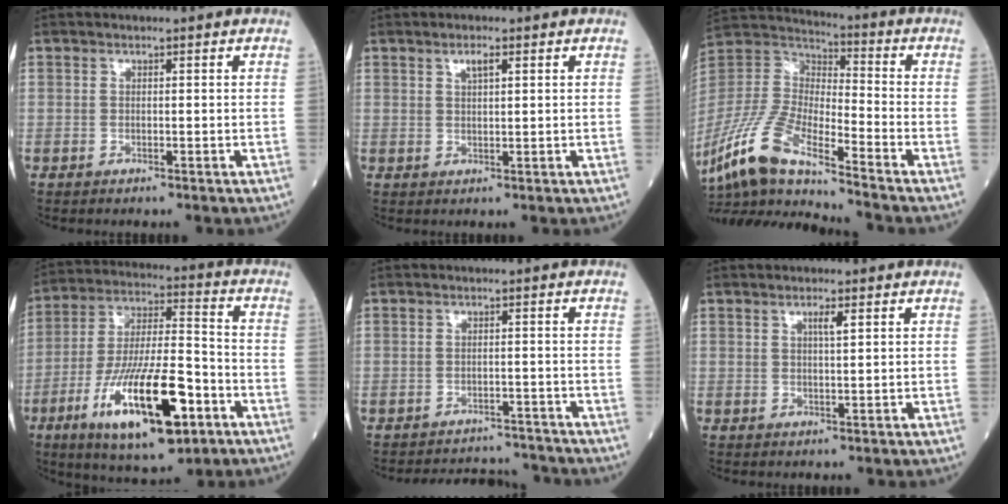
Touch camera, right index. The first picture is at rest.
{"total": 2.0, "force": [1.1, 0.4, 1.6], "torque": [-0.030, 0.001, 0.019]}
{"total": 17.9, "force": [-12.6, 2.8, 12.4], "torque": [-0.278, -0.023, -0.239]}
{"total": 19.7, "force": [-8.5, 4.9, 17.1], "torque": [-0.332, -0.020, -0.138]}
{"total": 7.1, "force": [-7.0, 1.3, -0.1], "torque": [0.003, 0.008, -0.092]}
{"total": 1.8, "force": [0.8, 0.1, 1.6], "torque": [-0.029, -0.002, 0.013]}